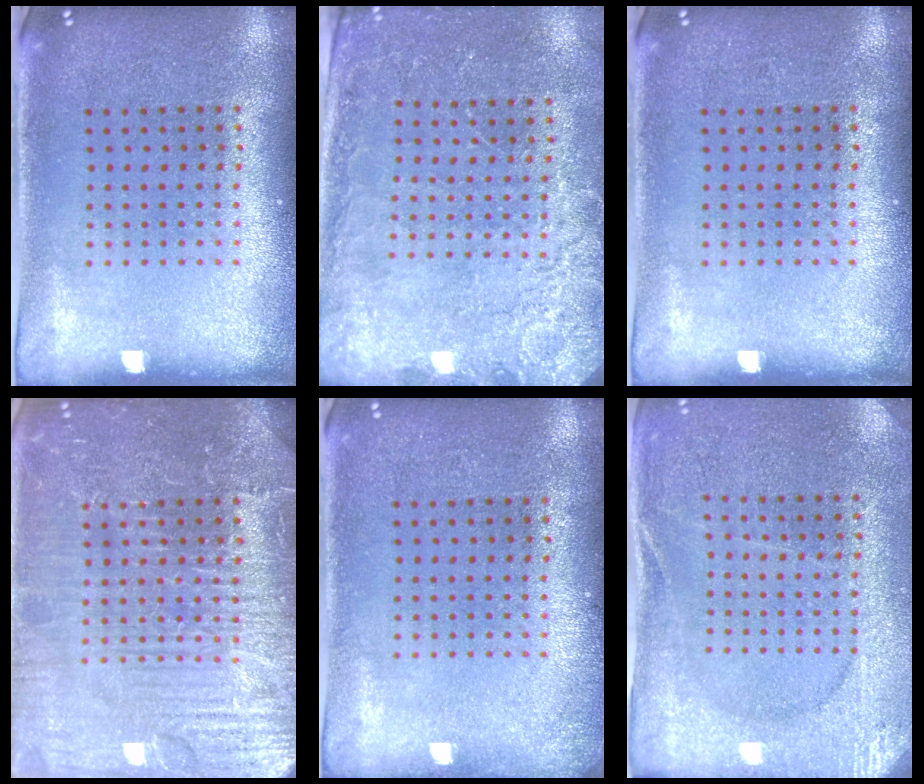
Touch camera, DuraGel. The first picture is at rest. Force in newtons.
{"total": 2.5, "press": 2.4, "slide": 0.5}
{"total": 0.0}
{"total": 7.7, "press": 7.6, "slide": 0.9}
{"total": 0.9, "press": 0.9, "slide": 0.2}
{"total": 2.7, "press": 2.7, "slide": 0.3}